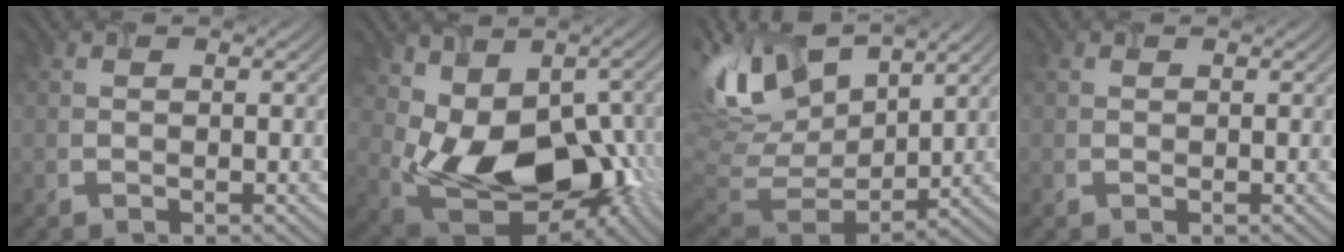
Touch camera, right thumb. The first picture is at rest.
{"total": 14.4, "force": [0.3, 8.6, 11.6], "torque": [-0.180, -0.031, 0.018]}
{"total": 12.5, "force": [5.7, 6.6, 9.0], "torque": [-0.219, 0.011, 0.105]}
{"total": 0.0}